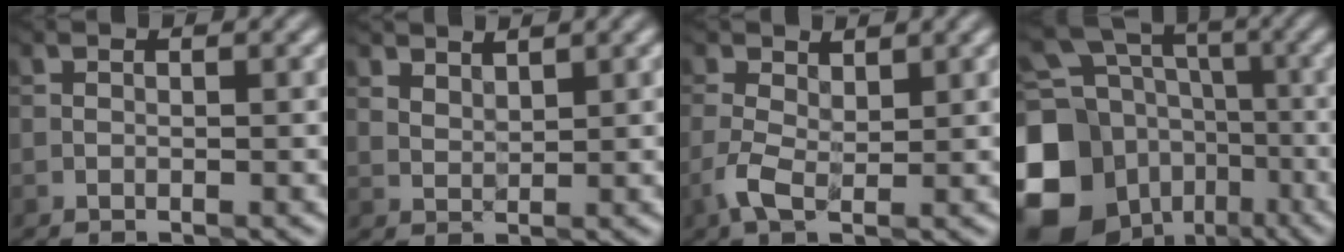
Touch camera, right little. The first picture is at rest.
{"total": 1.9, "force": [1.7, 0.7, 0.5], "torque": [-0.010, 0.002, 0.038]}
{"total": 1.9, "force": [0.0, 1.1, 1.6], "torque": [-0.040, 0.002, -0.001]}
{"total": 15.5, "force": [-5.0, 12.8, 7.1], "torque": [-0.196, -0.017, -0.089]}